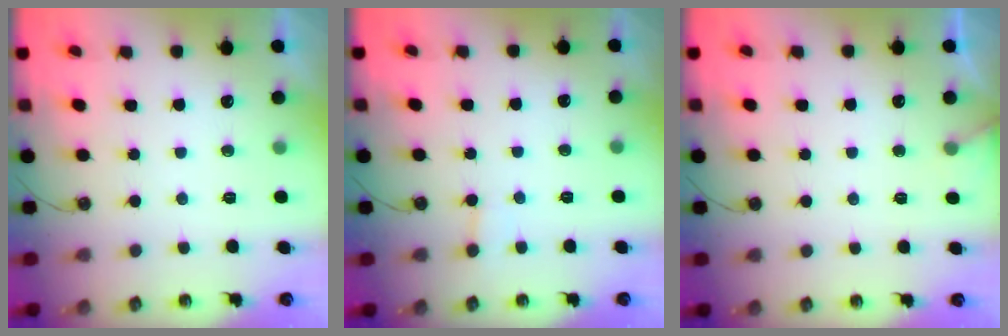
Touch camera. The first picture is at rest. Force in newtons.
{"total": 2.4, "press": 2.4, "slide": 0.3}
{"total": 5.8, "press": 5.8, "slide": 0.4}